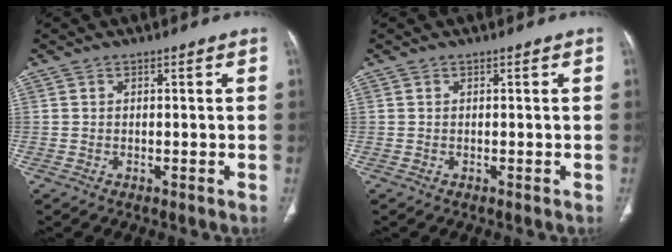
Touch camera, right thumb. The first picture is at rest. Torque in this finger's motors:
{"motor_torque": [0.01, 0.01, -0.02, 0.02, 0.01]}